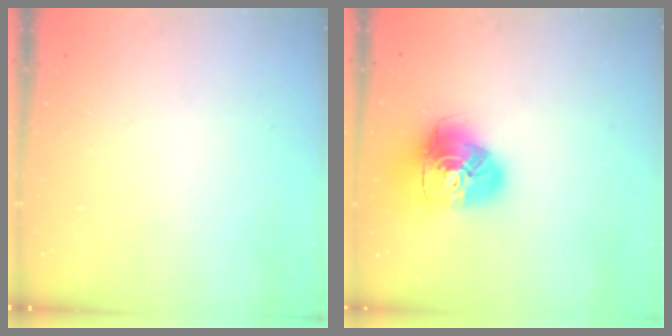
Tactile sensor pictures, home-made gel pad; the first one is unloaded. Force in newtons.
{"total": 14.4, "press": 14.3, "slide": 1.8}